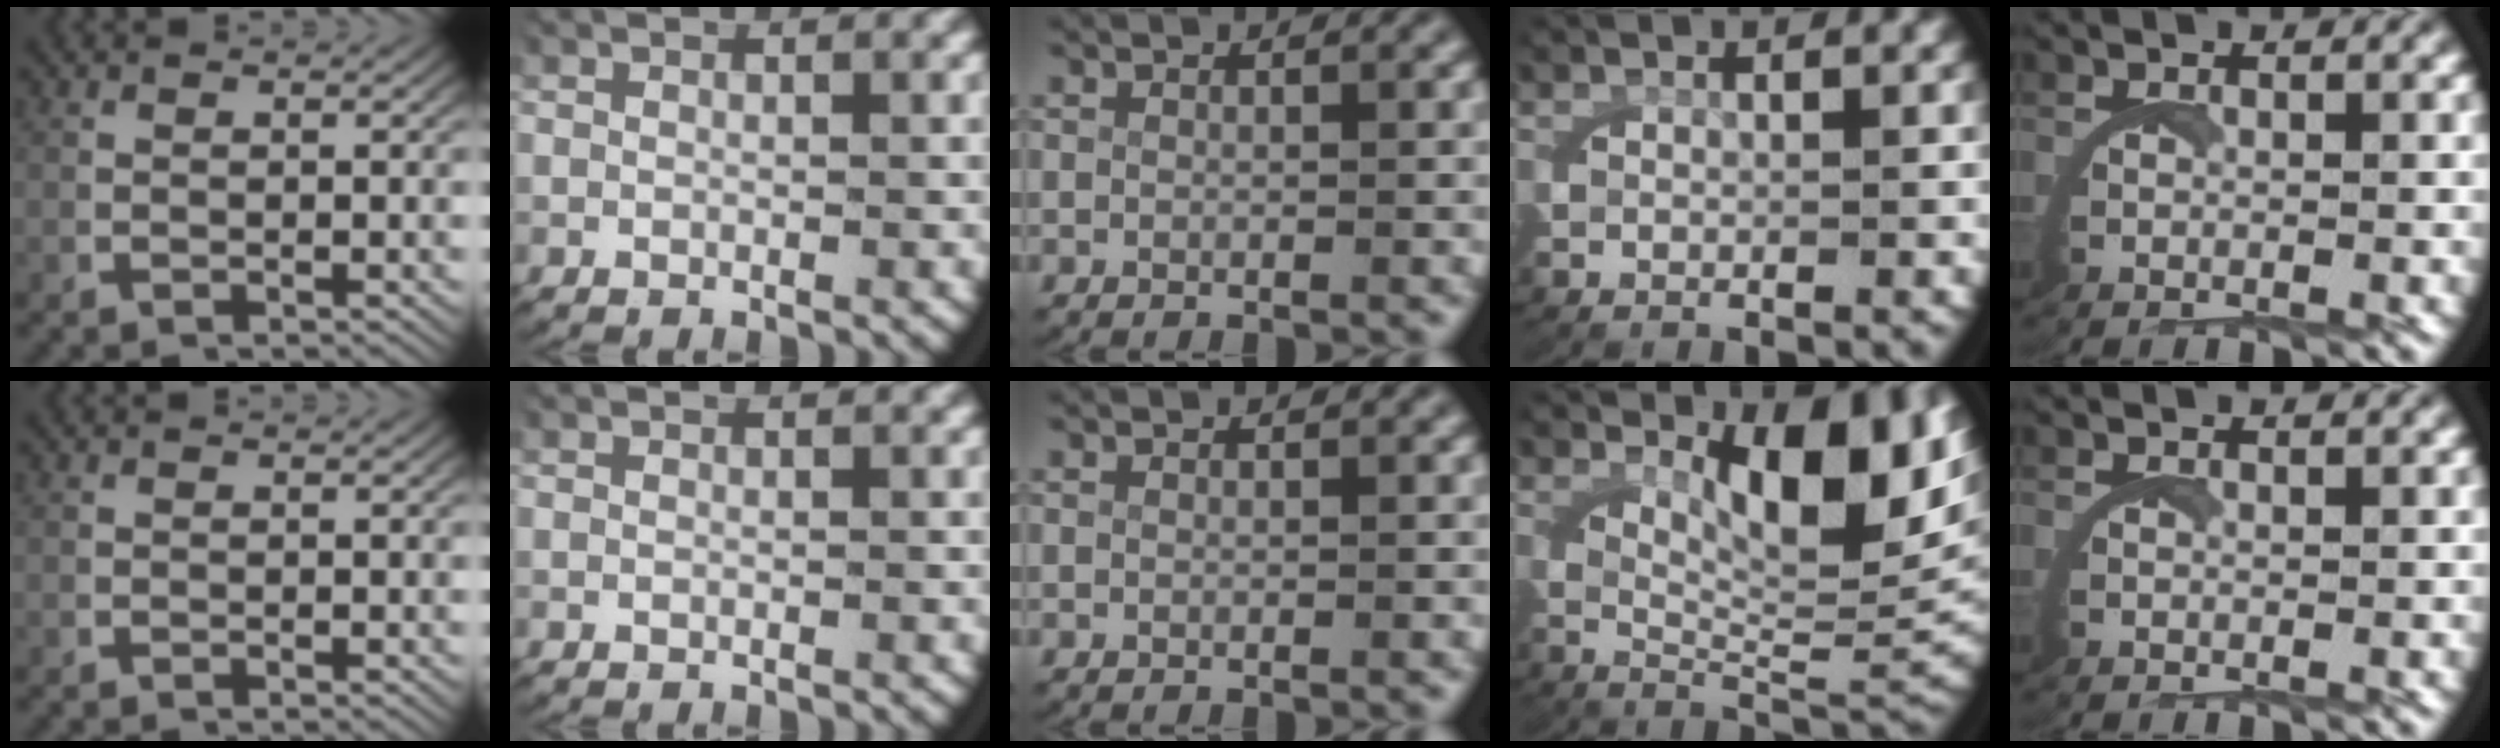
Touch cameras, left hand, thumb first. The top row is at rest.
{"ring": {"total": 9.7, "force": [3.8, 3.3, 8.4], "torque": [-0.111, -0.003, 0.061]}}